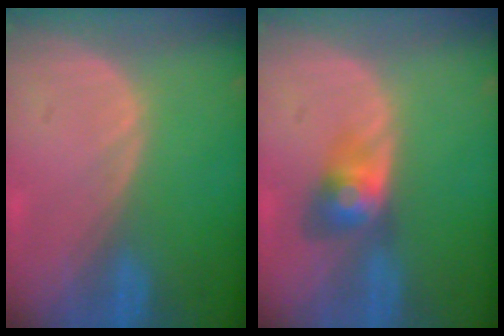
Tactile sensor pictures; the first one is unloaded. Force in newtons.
{"total": 4.0, "press": 4.0, "slide": 0.3}